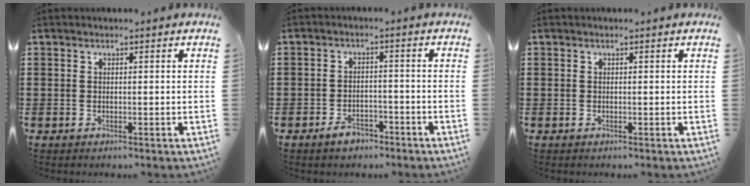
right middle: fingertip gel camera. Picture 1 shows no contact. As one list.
[{"total": 2.8, "force": [-2.4, 1.2, 0.9], "torque": [-0.019, 0.005, -0.048]}, {"total": 0.0}]